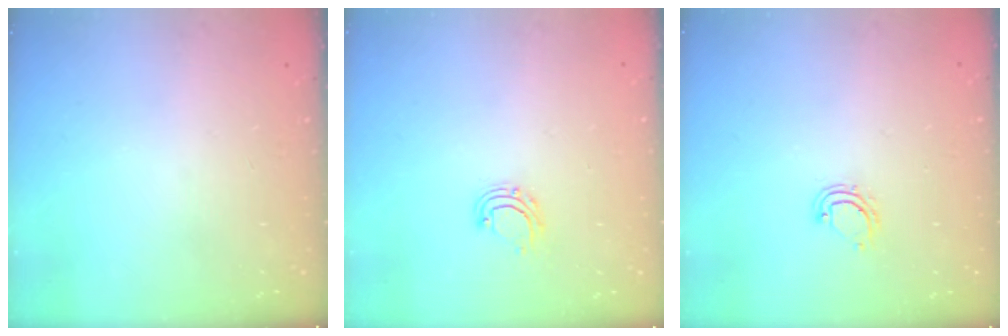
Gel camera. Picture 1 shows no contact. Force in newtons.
{"total": 6.2, "press": 6.1, "slide": 0.5}
{"total": 5.0, "press": 5.0, "slide": 0.2}